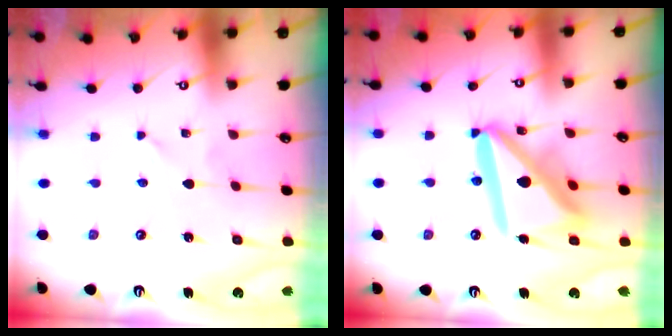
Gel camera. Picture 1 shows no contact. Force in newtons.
{"total": 19.3, "press": 19.2, "slide": 2.3}